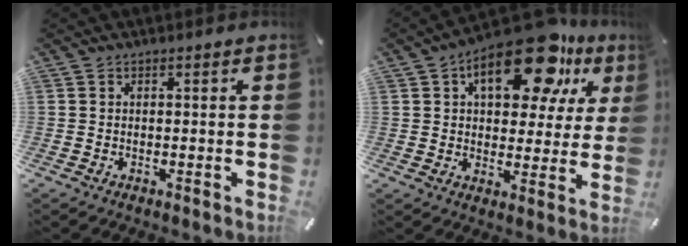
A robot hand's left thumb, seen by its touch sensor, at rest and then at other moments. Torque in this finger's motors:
{"motor_torque": [0.82, 0.82, 1.43, -1.34, 0.14]}